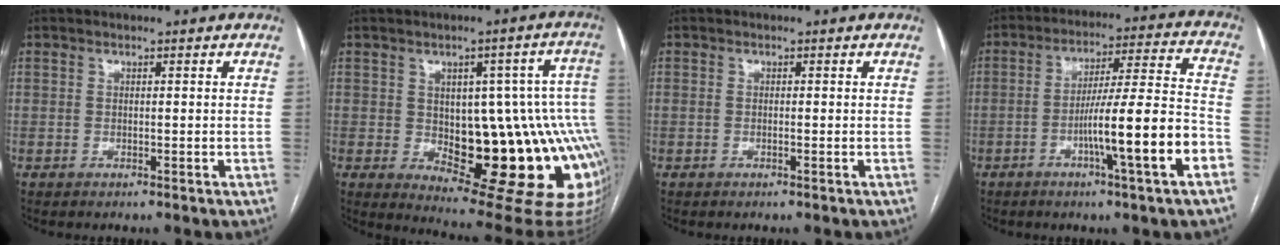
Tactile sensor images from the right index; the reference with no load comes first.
{"total": 22.8, "force": [-3.6, 8.5, 20.8], "torque": [-0.168, 0.024, -0.023]}
{"total": 0.0}
{"total": 14.2, "force": [-5.4, -0.6, 13.2], "torque": [-0.211, 0.004, -0.086]}